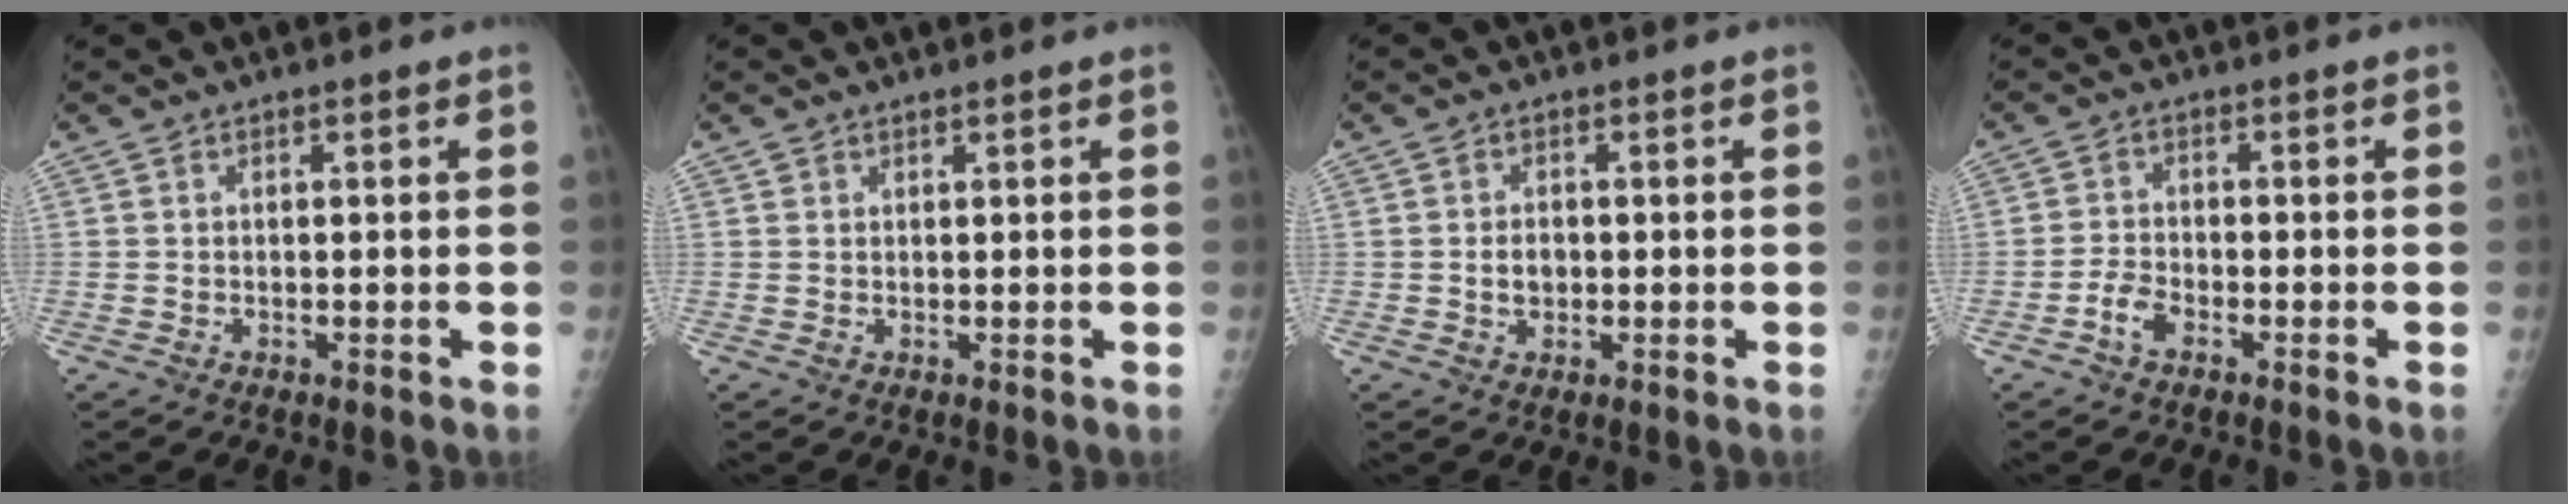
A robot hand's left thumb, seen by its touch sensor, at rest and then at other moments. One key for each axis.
{"total": 0.5, "fx": 0.5, "fy": 0.1, "fz": -0.1, "tx": 0.006, "ty": -0.002, "tz": 0.010}
{"total": 2.5, "fx": -0.3, "fy": 2.0, "fz": 1.4, "tx": -0.015, "ty": 0.003, "tz": -0.004}
{"total": 3.1, "fx": -2.1, "fy": 1.5, "fz": 1.6, "tx": -0.033, "ty": 0.012, "tz": -0.041}